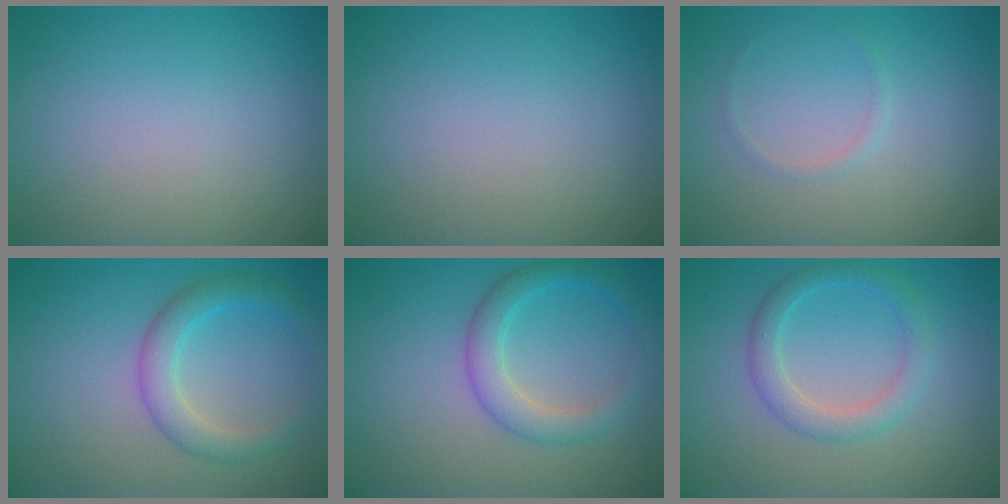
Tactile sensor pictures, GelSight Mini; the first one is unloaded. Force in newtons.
{"total": 0.0}
{"total": 0.7, "press": 0.7, "slide": 0.1}
{"total": 3.3, "press": 3.3, "slide": 0.1}
{"total": 3.3, "press": 3.3, "slide": 0.2}
{"total": 2.8, "press": 2.8, "slide": 0.0}